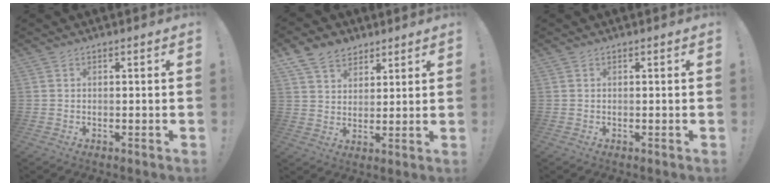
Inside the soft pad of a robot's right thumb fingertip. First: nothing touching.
{"total": 9.1, "force": [6.1, 6.2, 2.7], "torque": [-0.048, -0.032, 0.121]}
{"total": 0.0}